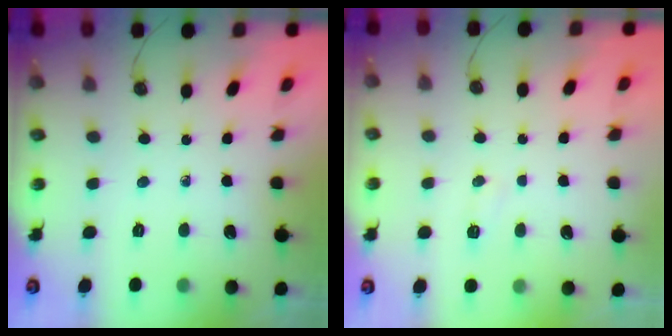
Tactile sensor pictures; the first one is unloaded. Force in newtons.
{"total": 4.1, "press": 4.0, "slide": 0.5}